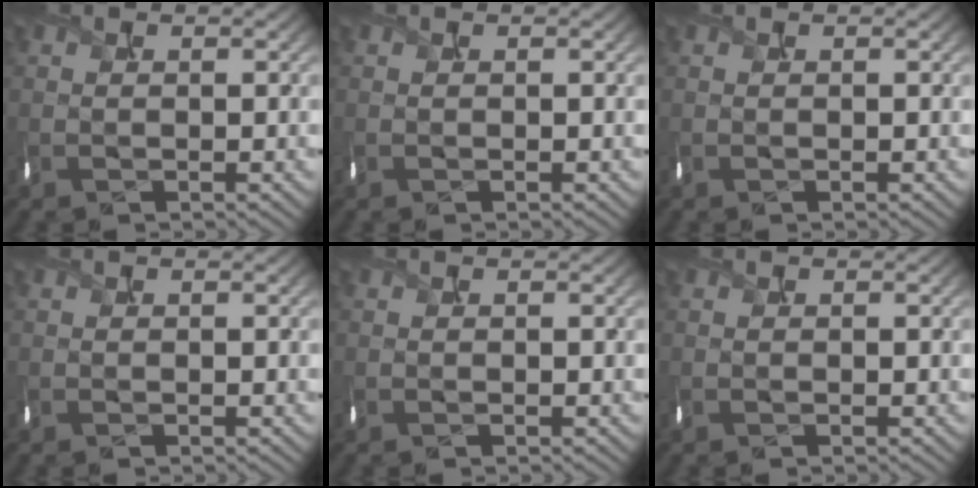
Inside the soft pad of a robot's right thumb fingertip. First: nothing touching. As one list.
[{"total": 0.0}, {"total": 0.0}, {"total": 0.0}, {"total": 0.0}, {"total": 0.0}]